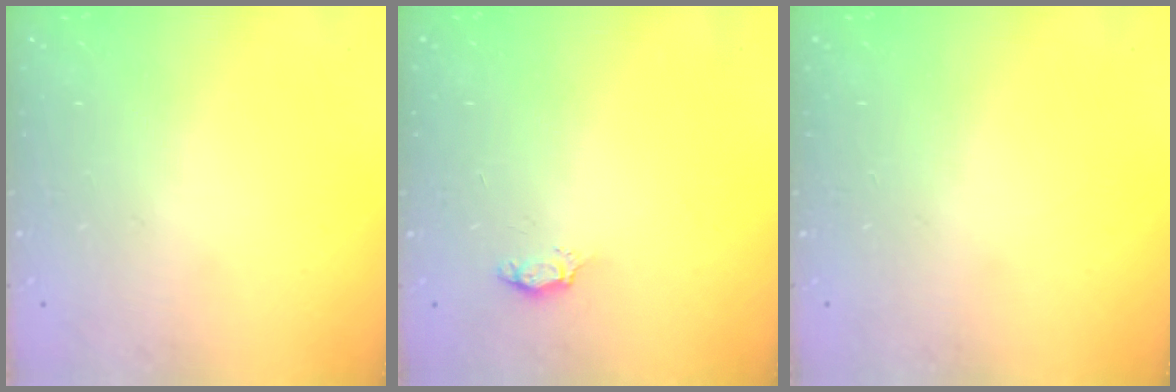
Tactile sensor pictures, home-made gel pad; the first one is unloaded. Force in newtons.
{"total": 2.8, "press": 2.7, "slide": 0.4}
{"total": 0.0}